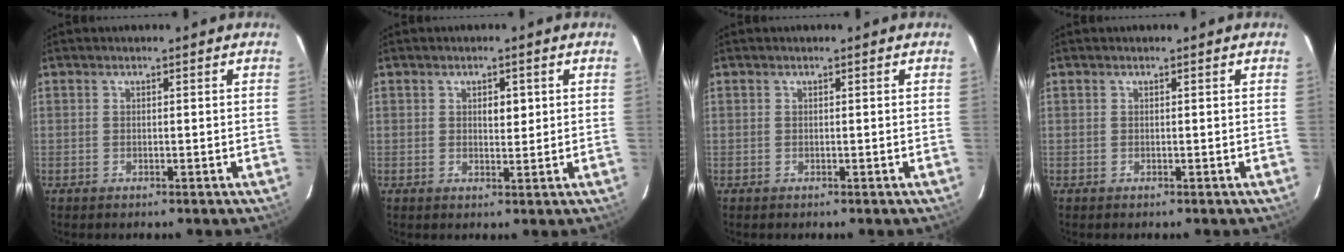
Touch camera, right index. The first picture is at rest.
{"total": 2.4, "force": [0.7, 1.3, 1.9], "torque": [-0.026, 0.000, 0.012]}
{"total": 0.0}
{"total": 0.0}